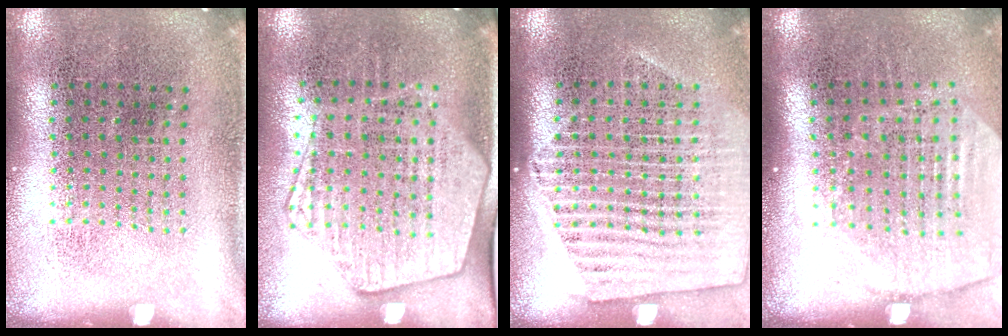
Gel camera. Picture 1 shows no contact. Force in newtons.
{"total": 2.0, "press": 1.8, "slide": 0.9}
{"total": 1.5, "press": 1.5, "slide": 0.4}
{"total": 2.0, "press": 1.8, "slide": 1.0}